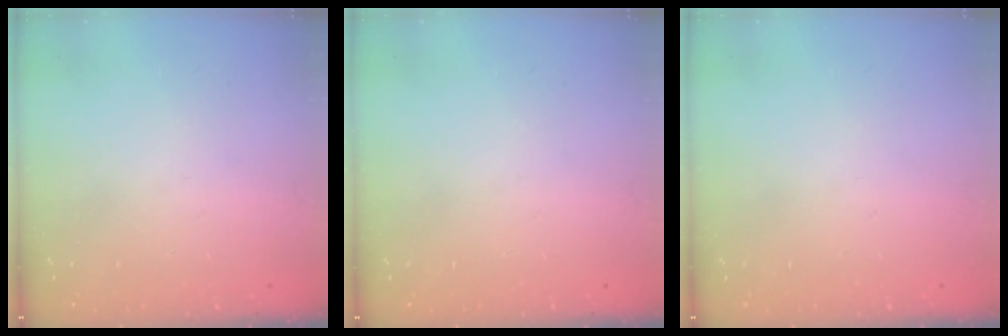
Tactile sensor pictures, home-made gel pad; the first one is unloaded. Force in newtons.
{"total": 0.0}
{"total": 0.0}